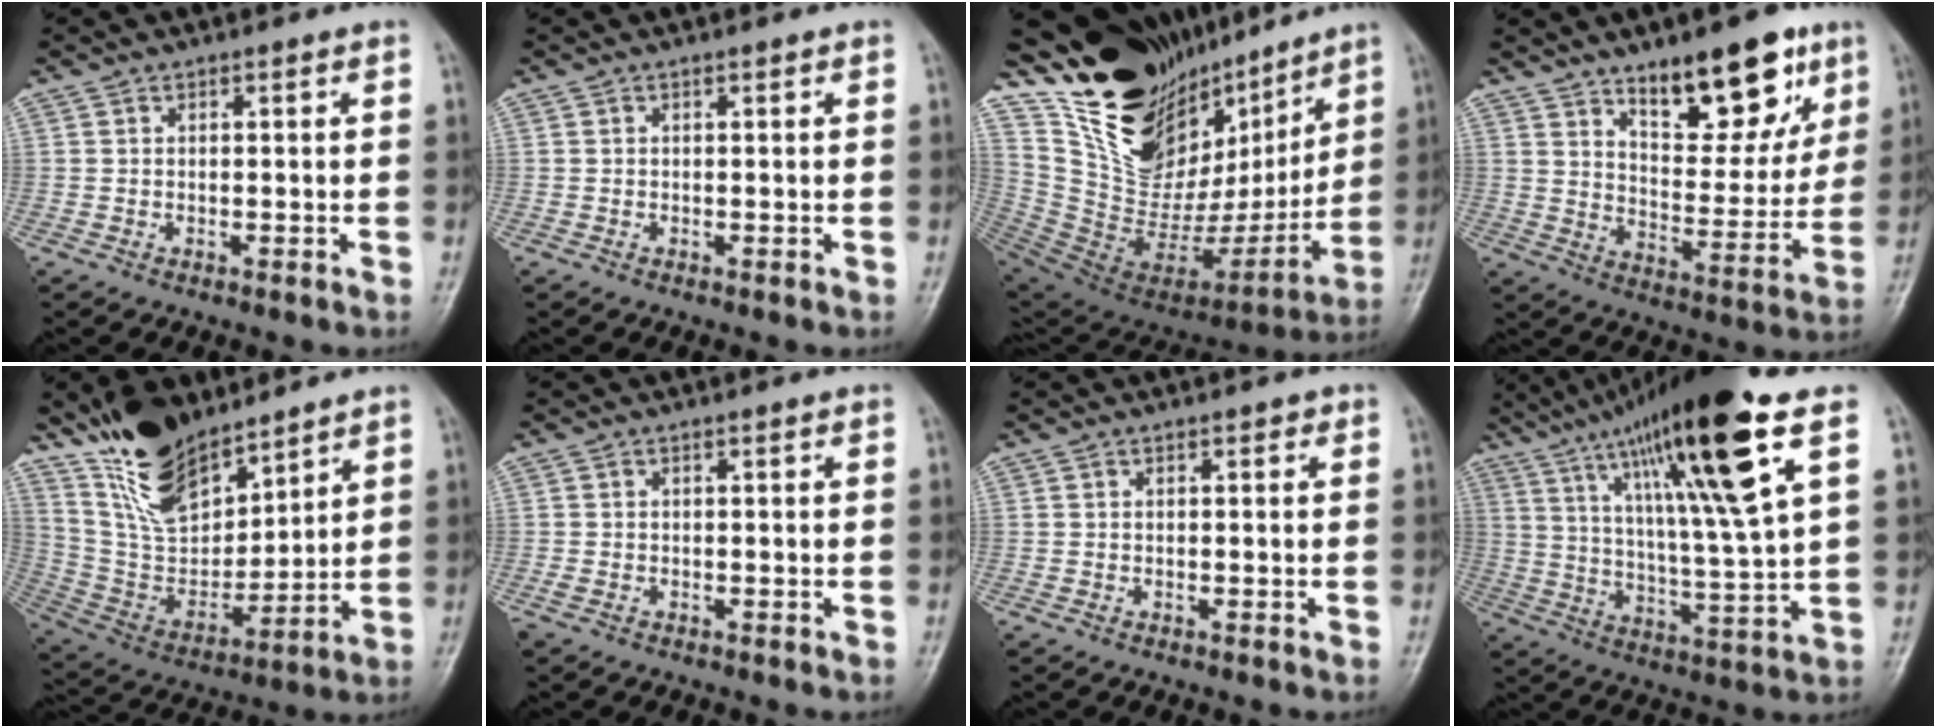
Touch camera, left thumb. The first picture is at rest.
{"total": 0.0}
{"total": 28.2, "force": [19.8, 14.1, 14.2], "torque": [-0.189, -0.086, 0.351]}
{"total": 17.3, "force": [10.4, 7.4, 11.6], "torque": [-0.109, -0.063, 0.163]}
{"total": 16.1, "force": [12.2, 7.0, 7.9], "torque": [-0.100, -0.071, 0.239]}
{"total": 1.2, "force": [-0.5, 0.6, 0.9], "torque": [-0.026, 0.001, -0.005]}
{"total": 0.6, "force": [0.2, 0.4, 0.3], "torque": [0.008, 0.000, -0.003]}
{"total": 22.3, "force": [11.2, 2.8, 19.1], "torque": [-0.320, -0.027, 0.189]}